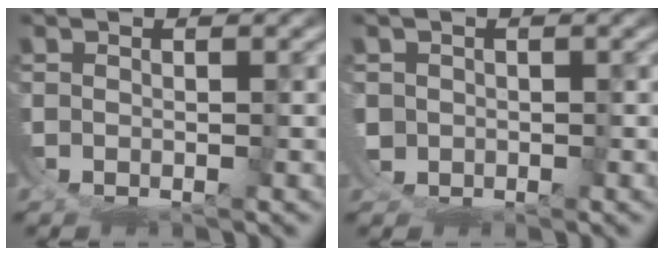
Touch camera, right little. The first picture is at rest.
{"total": 1.4, "force": [0.3, 0.6, -1.2], "torque": [-0.002, -0.023, 0.017]}